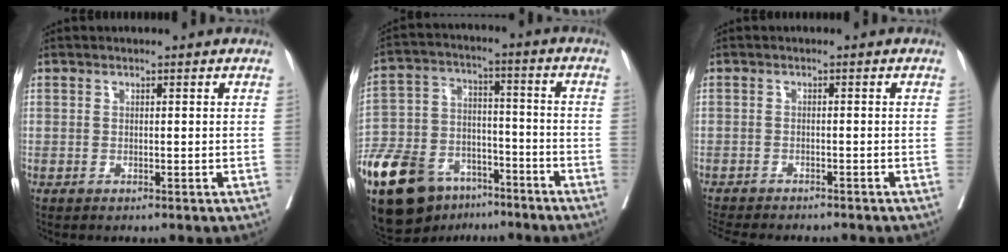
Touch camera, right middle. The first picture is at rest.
{"total": 23.5, "force": [-15.6, 12.7, 12.2], "torque": [-0.314, -0.004, -0.270]}
{"total": 10.9, "force": [-9.8, 2.0, 4.3], "torque": [-0.068, -0.014, -0.133]}